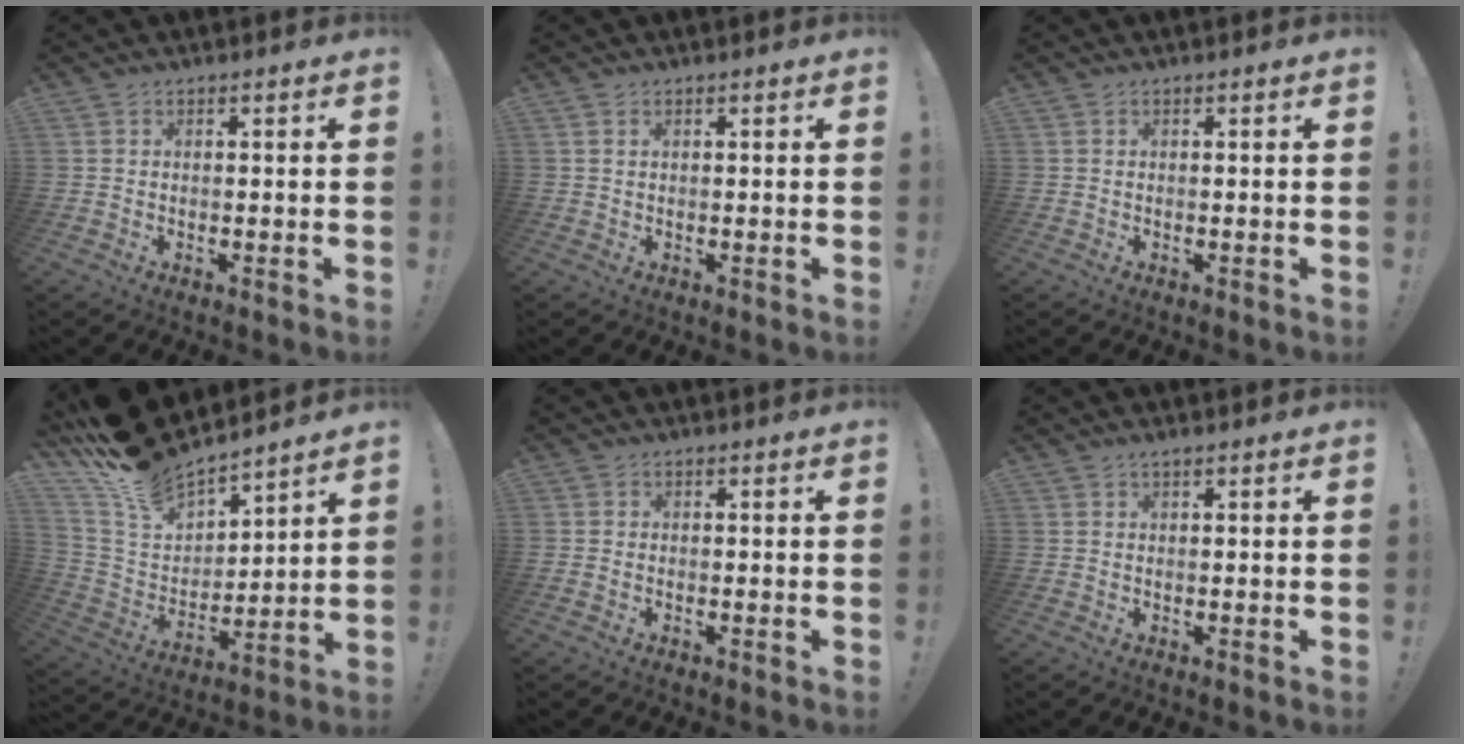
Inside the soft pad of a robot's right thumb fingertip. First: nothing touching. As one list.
[{"total": 0.7, "force": [0.4, 0.3, 0.5], "torque": [-0.018, 0.004, 0.008]}, {"total": 0.0}, {"total": 14.5, "force": [12.2, 5.8, 5.1], "torque": [-0.123, -0.094, 0.225]}, {"total": 0.6, "force": [-0.5, 0.4, 0.2], "torque": [-0.008, 0.003, -0.007]}, {"total": 0.8, "force": [0.5, 0.0, 0.6], "torque": [-0.012, 0.001, 0.008]}]